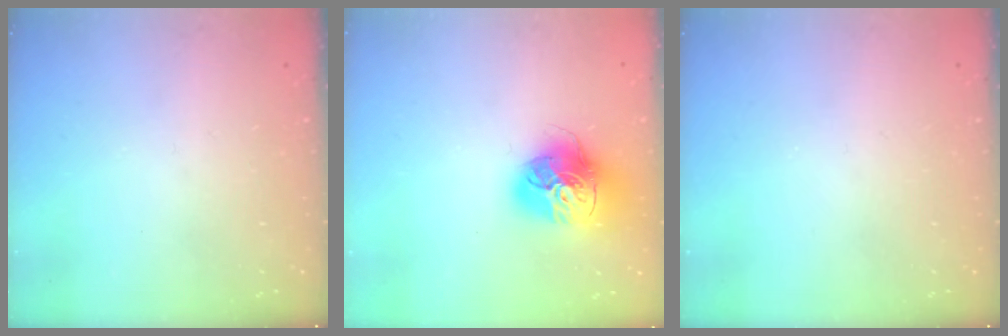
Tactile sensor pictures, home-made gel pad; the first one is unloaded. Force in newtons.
{"total": 17.5, "press": 17.3, "slide": 2.0}
{"total": 0.0}